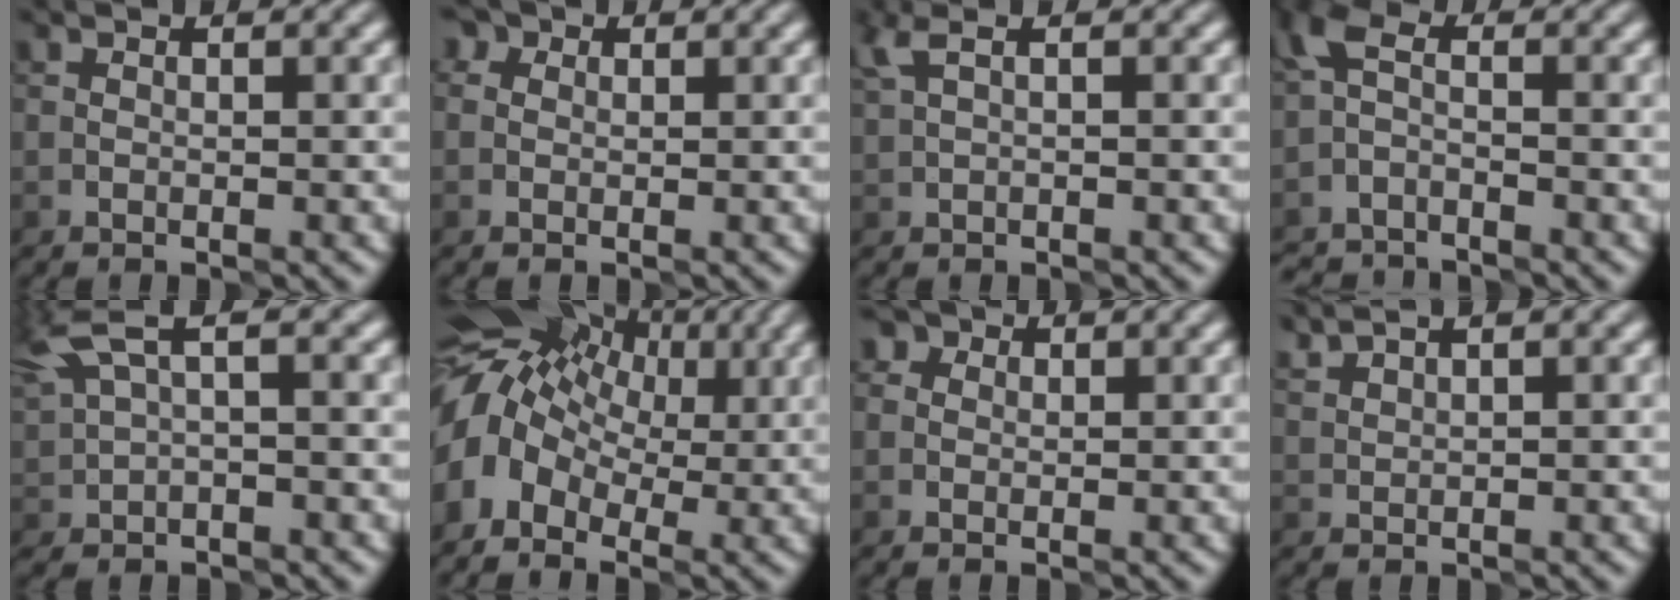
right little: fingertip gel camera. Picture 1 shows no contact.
{"total": 3.2, "force": [1.6, 2.2, 1.6], "torque": [-0.016, 0.022, -0.009]}
{"total": 1.6, "force": [0.9, 0.4, 1.4], "torque": [-0.029, 0.008, 0.016]}
{"total": 3.8, "force": [-3.1, 1.5, 1.6], "torque": [-0.033, -0.007, -0.069]}
{"total": 4.5, "force": [2.3, 1.2, 3.6], "torque": [-0.080, 0.014, 0.048]}
{"total": 10.3, "force": [1.8, 7.3, 7.1], "torque": [-0.141, 0.016, 0.020]}
{"total": 3.3, "force": [1.7, 2.4, 1.6], "torque": [-0.014, 0.017, -0.005]}
{"total": 1.7, "force": [1.6, 0.2, 0.4], "torque": [-0.012, 0.005, 0.039]}